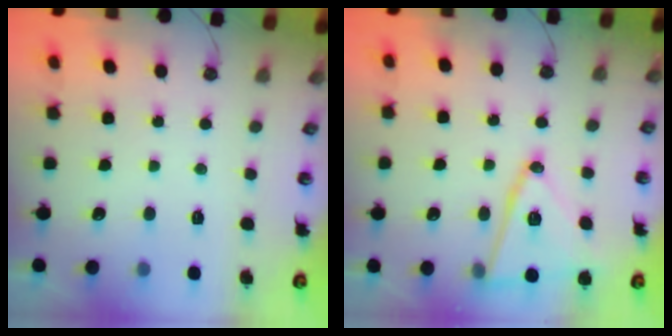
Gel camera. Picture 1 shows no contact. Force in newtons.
{"total": 14.9, "press": 14.6, "slide": 3.1}